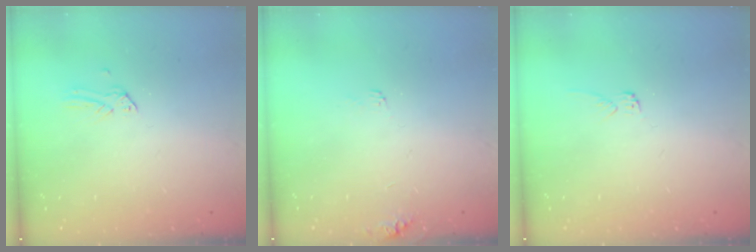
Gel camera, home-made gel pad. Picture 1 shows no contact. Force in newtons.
{"total": 5.7, "press": 5.7, "slide": 0.6}
{"total": 2.8, "press": 2.8, "slide": 0.1}